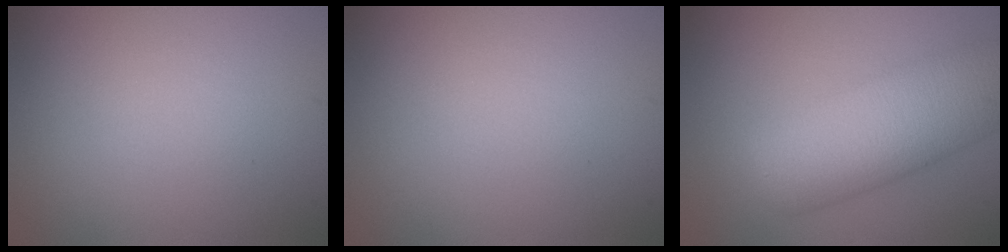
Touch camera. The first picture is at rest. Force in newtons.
{"total": 0.0}
{"total": 8.6, "press": 8.6, "slide": 0.2}